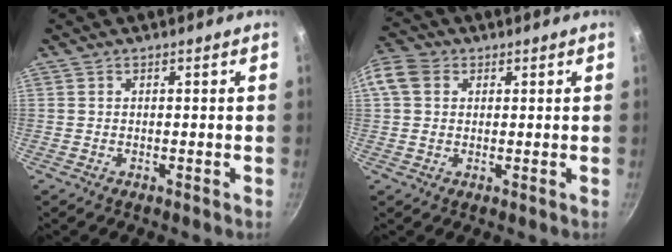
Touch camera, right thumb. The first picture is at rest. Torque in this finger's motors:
{"motor_torque": [-0.76, 2.38, 0.46, -0.29, 0.15]}